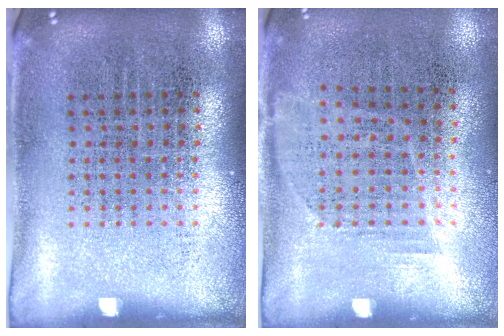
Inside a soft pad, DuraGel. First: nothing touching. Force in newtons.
{"total": 1.1, "press": 0.8, "slide": 0.7}